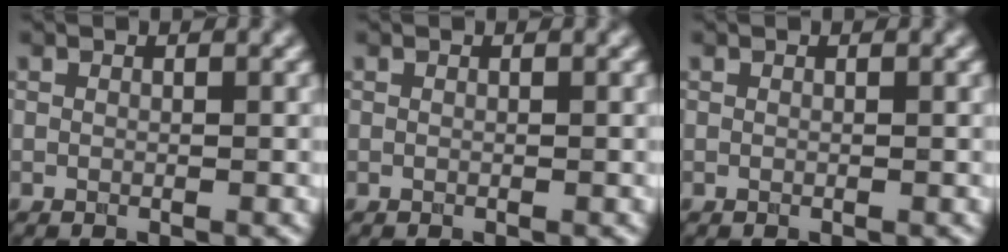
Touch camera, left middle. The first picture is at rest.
{"total": 0.0}
{"total": 0.0}